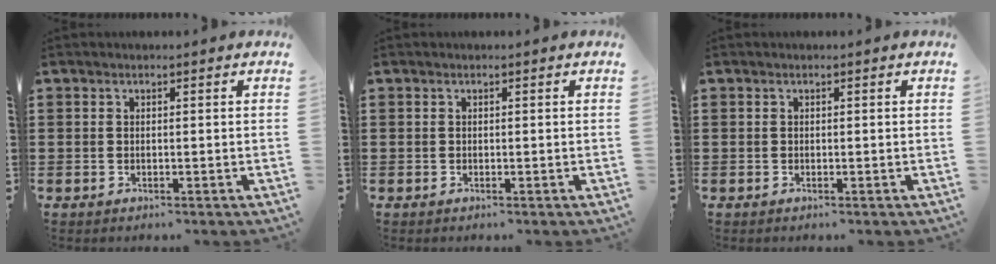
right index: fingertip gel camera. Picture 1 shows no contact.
{"total": 0.0}
{"total": 0.0}